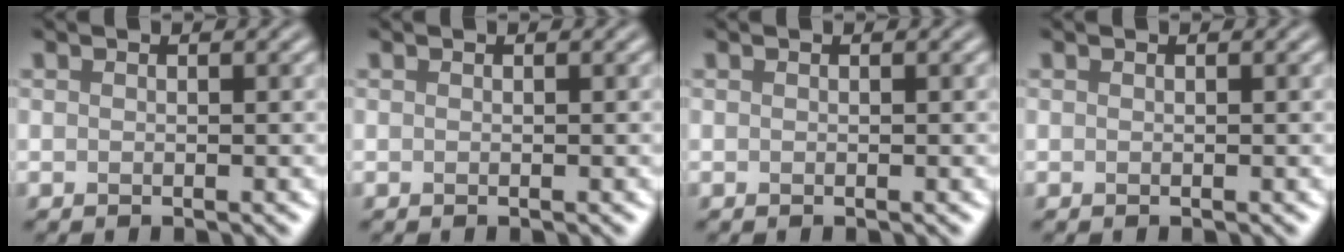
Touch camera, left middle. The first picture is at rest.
{"total": 0.0}
{"total": 0.0}
{"total": 0.0}